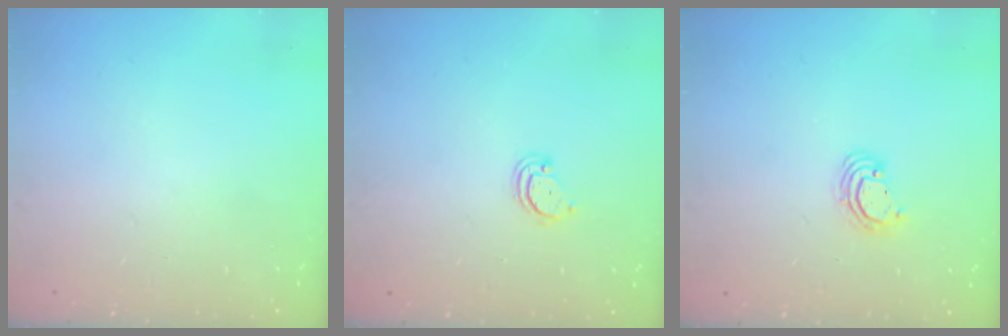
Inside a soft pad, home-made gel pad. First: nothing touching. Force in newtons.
{"total": 2.9, "press": 2.9, "slide": 0.2}
{"total": 3.5, "press": 3.5, "slide": 0.3}